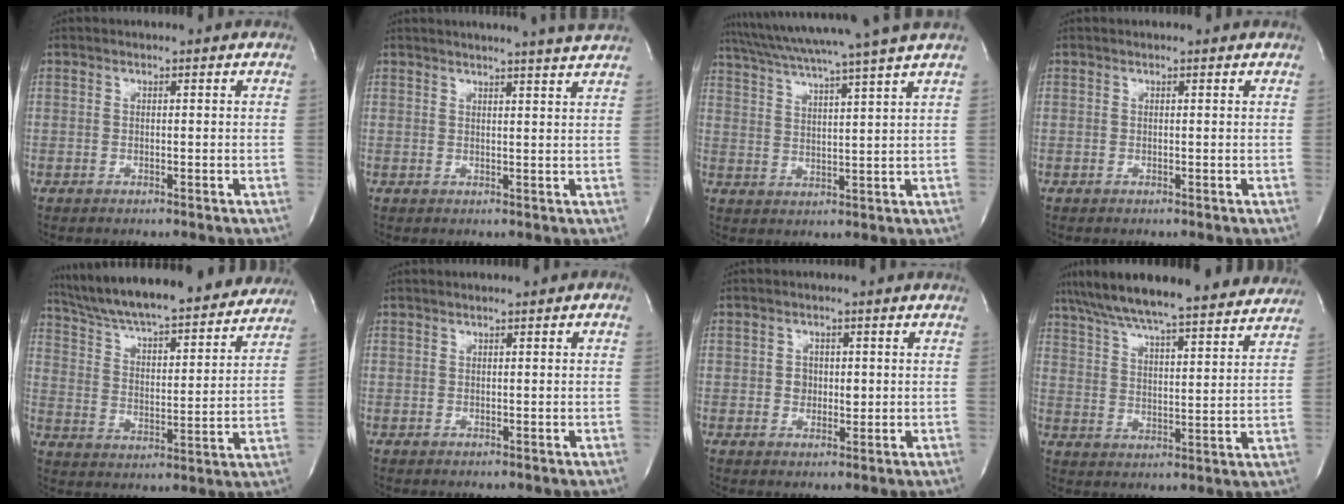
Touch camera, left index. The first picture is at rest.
{"total": 8.1, "force": [7.4, -1.4, 3.1], "torque": [-0.045, -0.003, 0.077]}
{"total": 15.1, "force": [12.8, -2.2, 7.6], "torque": [-0.136, -0.007, 0.188]}
{"total": 0.6, "force": [0.6, 0.0, 0.2], "torque": [-0.005, 0.004, 0.007]}
{"total": 25.8, "force": [23.3, 4.1, 10.2], "torque": [-0.173, -0.009, 0.326]}
{"total": 0.9, "force": [0.3, 0.2, 0.8], "torque": [-0.011, 0.008, 0.004]}
{"total": 2.5, "force": [0.1, 2.1, 1.4], "torque": [-0.019, 0.002, 0.004]}
{"total": 24.0, "force": [21.1, 3.0, 11.0], "torque": [-0.183, 0.021, 0.294]}